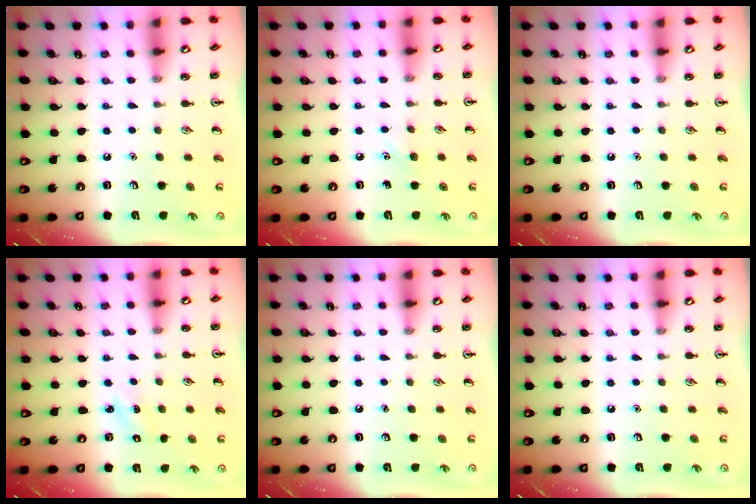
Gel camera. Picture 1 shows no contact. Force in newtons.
{"total": 3.7, "press": 3.5, "slide": 1.3}
{"total": 0.0}
{"total": 1.3, "press": 1.2, "slide": 0.4}
{"total": 0.0}
{"total": 0.0}